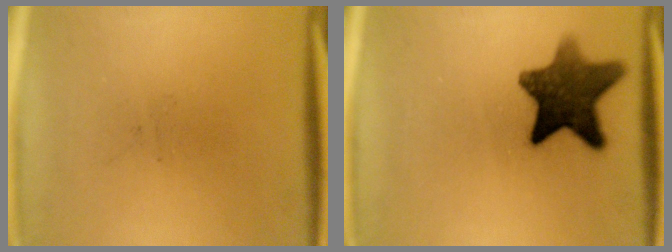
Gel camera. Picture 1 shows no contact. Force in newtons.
{"total": 11.5}